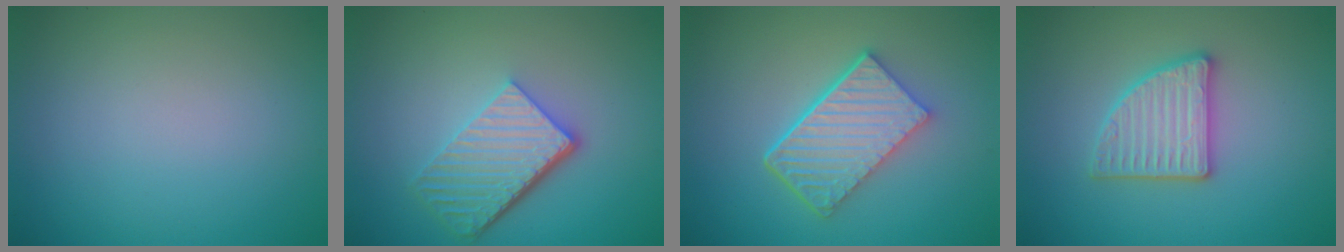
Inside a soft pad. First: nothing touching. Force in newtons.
{"total": 5.6, "press": 3.9, "slide": 4.0}
{"total": 6.1, "press": 4.4, "slide": 4.2}
{"total": 3.6, "press": 3.5, "slide": 0.5}